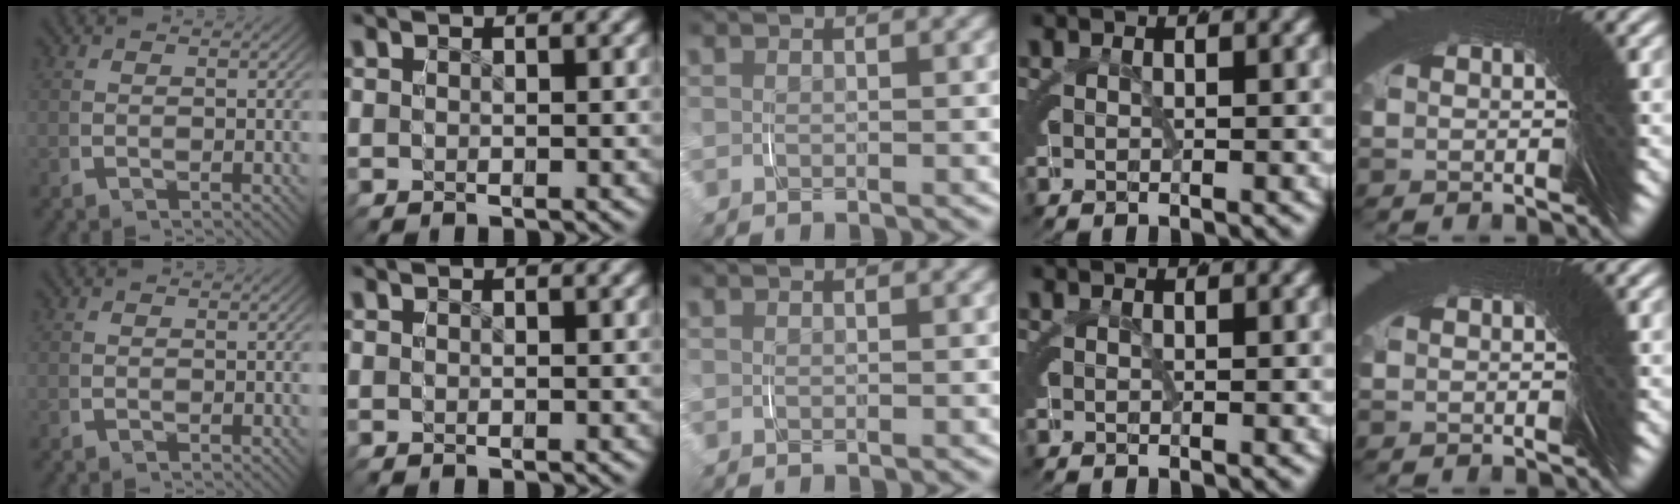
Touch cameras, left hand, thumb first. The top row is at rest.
{}